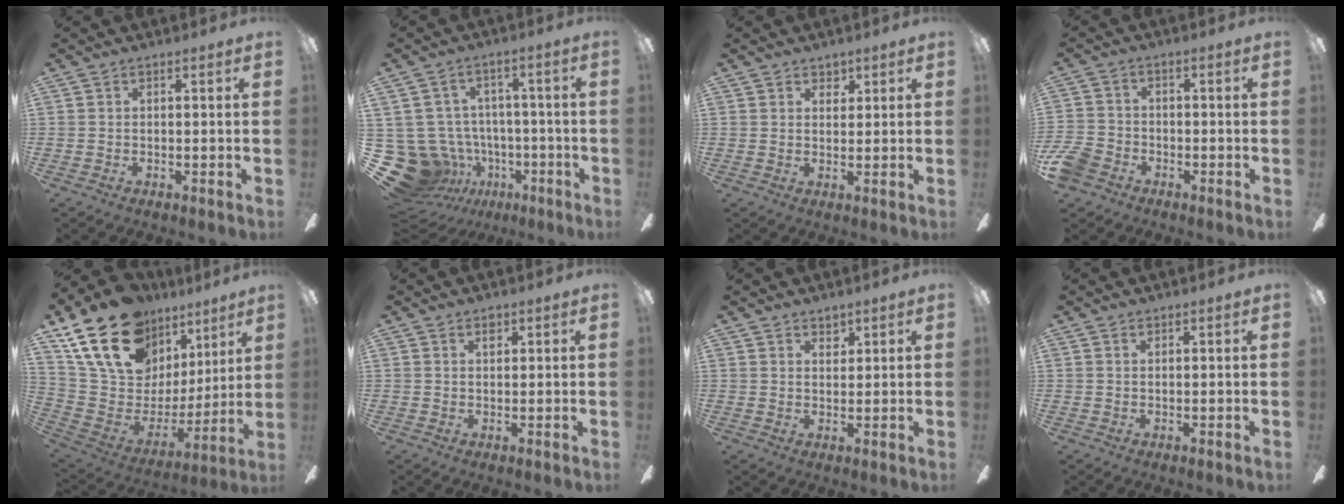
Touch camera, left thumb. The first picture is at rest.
{"total": 14.1, "force": [-4.7, 12.4, 4.6], "torque": [-0.133, 0.026, -0.054]}
{"total": 2.8, "force": [2.1, 1.9, 0.3], "torque": [0.005, -0.006, 0.035]}
{"total": 6.7, "force": [-3.9, 4.8, 2.7], "torque": [-0.077, 0.019, -0.078]}
{"total": 23.8, "force": [15.5, 13.9, 11.5], "torque": [-0.214, -0.082, 0.298]}
{"total": 1.6, "force": [1.1, 0.9, 0.8], "torque": [0.000, -0.006, 0.017]}
{"total": 2.7, "force": [2.2, 1.5, 0.4], "torque": [0.005, -0.012, 0.039]}
{"total": 0.5, "force": [0.4, 0.3, 0.2], "torque": [-0.006, 0.000, 0.007]}